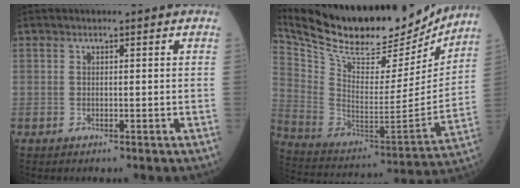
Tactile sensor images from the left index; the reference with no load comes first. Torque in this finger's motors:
{"motor_torque": [1.00, -1.14, 0.26, 0.07]}